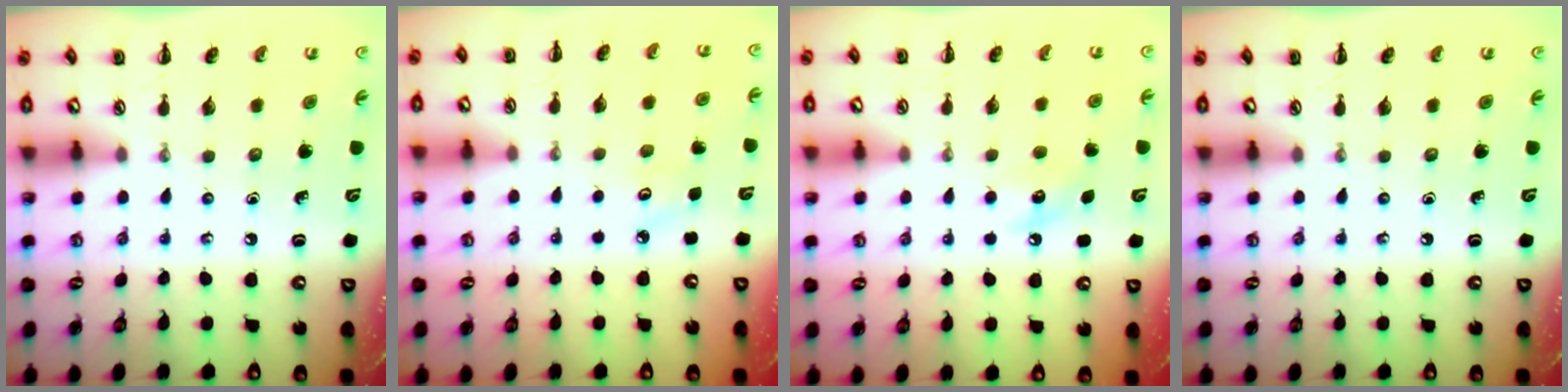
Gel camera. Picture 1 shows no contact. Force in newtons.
{"total": 2.7, "press": 2.6, "slide": 0.7}
{"total": 7.5, "press": 7.3, "slide": 1.9}
{"total": 0.0}